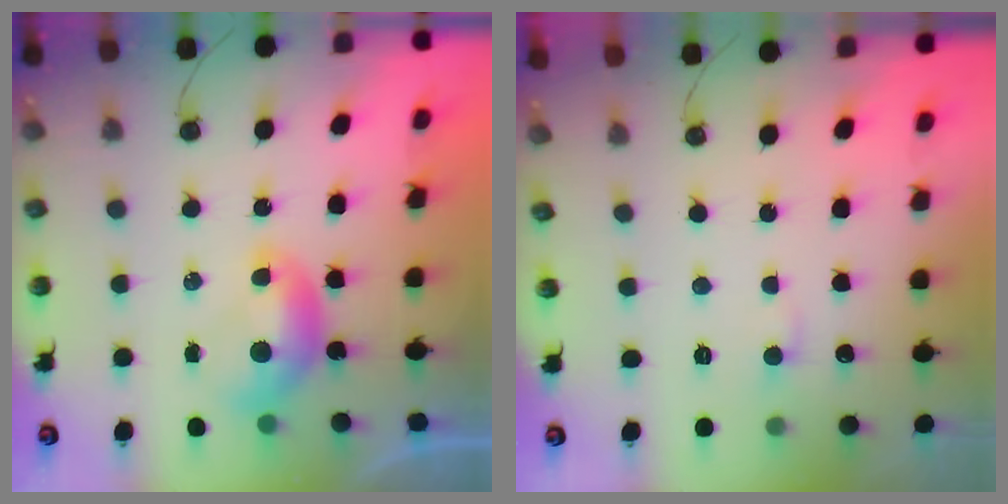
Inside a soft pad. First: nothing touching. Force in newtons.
{"total": 1.6, "press": 1.5, "slide": 0.5}